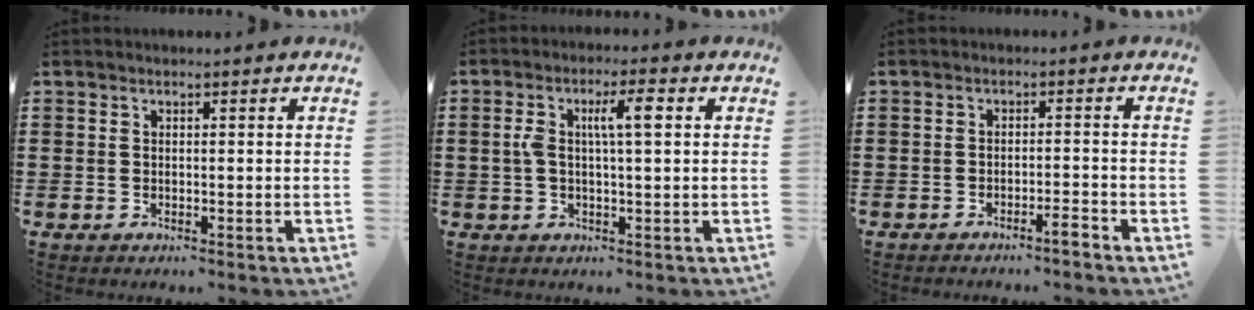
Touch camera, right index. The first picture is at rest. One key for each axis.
{"total": 5.4, "fx": 1.0, "fy": 1.2, "fz": 5.2, "tx": -0.109, "ty": 0.005, "tz": 0.010}
{"total": 2.3, "fx": -2.0, "fy": 0.0, "fz": 1.2, "tx": -0.022, "ty": 0.002, "tz": -0.039}